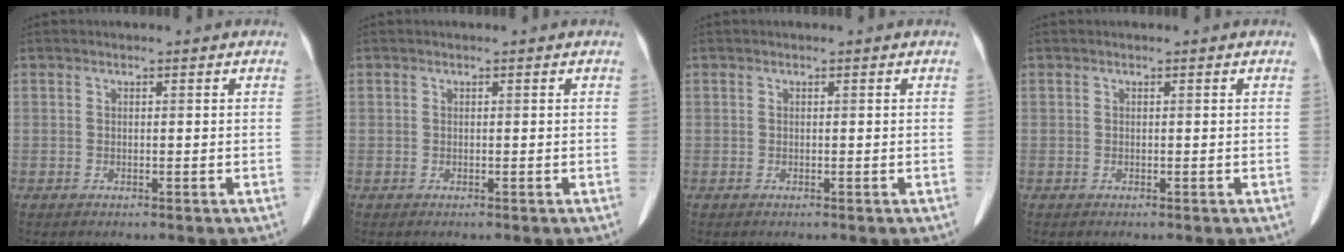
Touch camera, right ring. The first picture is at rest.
{"total": 0.0}
{"total": 0.0}
{"total": 0.0}